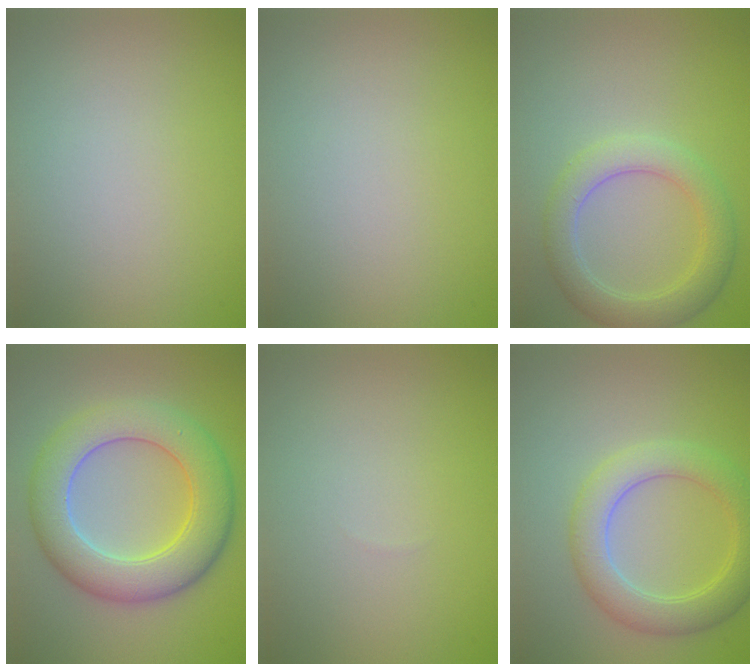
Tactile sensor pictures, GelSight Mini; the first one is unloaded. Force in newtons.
{"total": 0.0}
{"total": 4.2, "press": 4.2, "slide": 0.3}
{"total": 8.0, "press": 8.0, "slide": 0.3}
{"total": 0.0}
{"total": 4.8, "press": 4.8, "slide": 0.3}